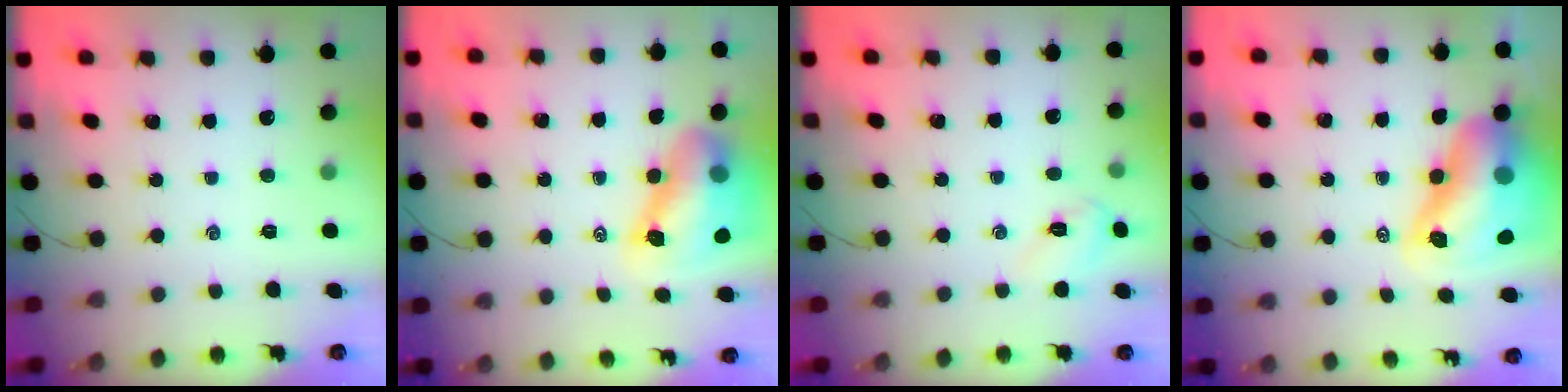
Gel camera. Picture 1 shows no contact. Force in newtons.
{"total": 12.5, "press": 12.0, "slide": 3.6}
{"total": 3.6, "press": 3.5, "slide": 0.9}
{"total": 16.4, "press": 15.7, "slide": 4.8}